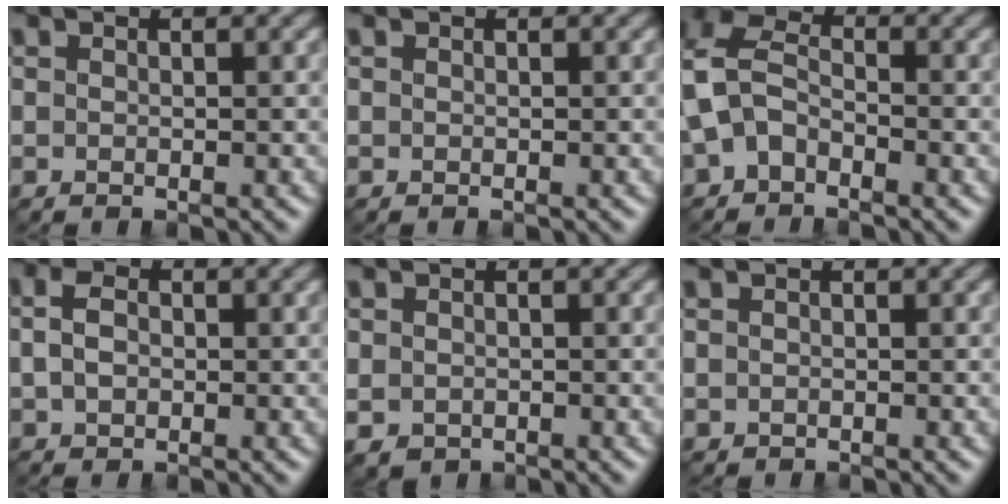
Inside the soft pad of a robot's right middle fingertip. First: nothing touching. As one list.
[{"total": 0.0}, {"total": 5.4, "force": [-0.9, 3.8, 3.7], "torque": [-0.088, 0.013, -0.034]}, {"total": 2.9, "force": [0.1, 2.0, 2.1], "torque": [-0.056, 0.005, 0.004]}, {"total": 1.4, "force": [-0.4, 1.1, 0.7], "torque": [-0.019, -0.006, -0.006]}, {"total": 0.0}]